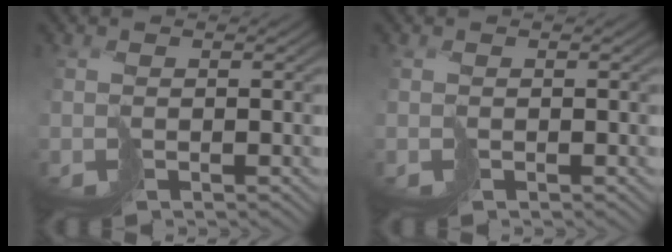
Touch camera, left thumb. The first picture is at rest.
{"total": 0.0}